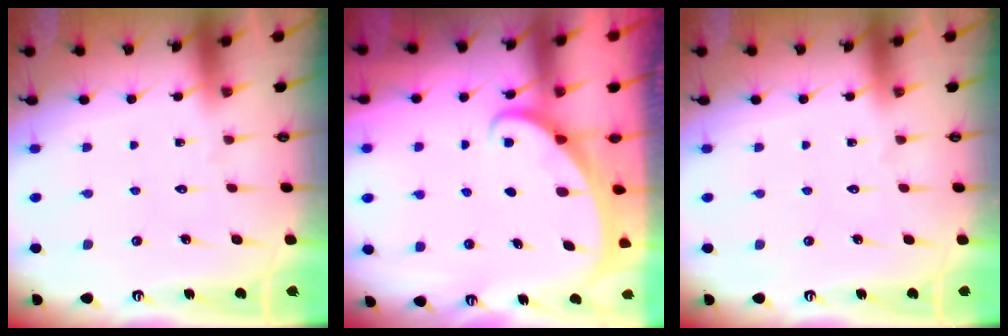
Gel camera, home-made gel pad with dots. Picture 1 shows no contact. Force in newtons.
{"total": 1.8, "press": 1.8, "slide": 0.1}
{"total": 0.0}